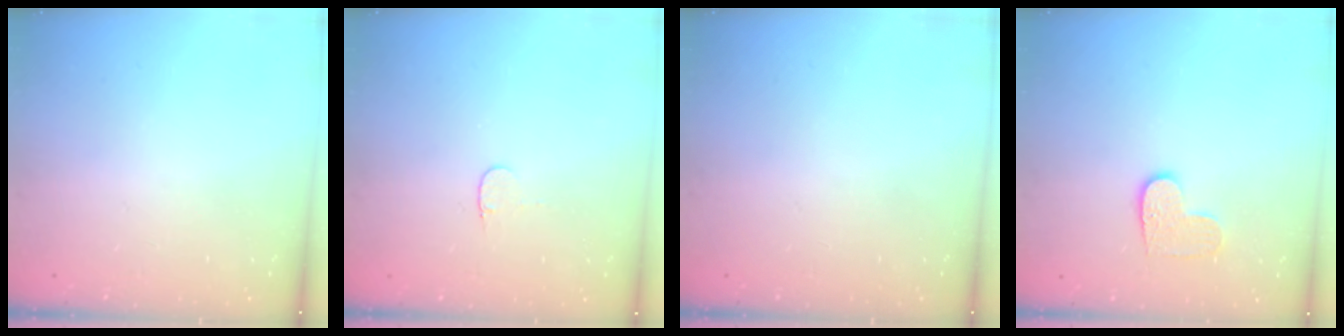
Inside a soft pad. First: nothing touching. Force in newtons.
{"total": 3.3, "press": 3.3, "slide": 0.4}
{"total": 0.0}
{"total": 6.4, "press": 6.4, "slide": 0.3}